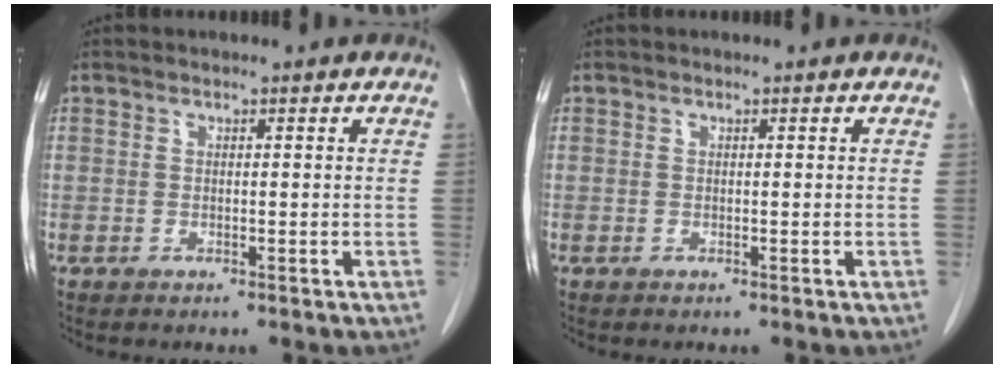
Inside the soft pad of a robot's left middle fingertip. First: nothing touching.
{"total": 0.0}